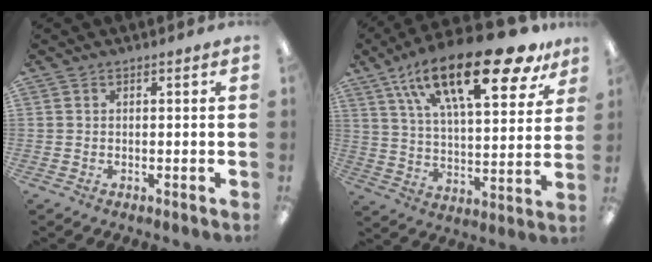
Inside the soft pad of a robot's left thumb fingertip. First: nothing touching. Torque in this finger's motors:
{"motor_torque": [0.12, 0.46, 1.95, -0.82, 0.86]}